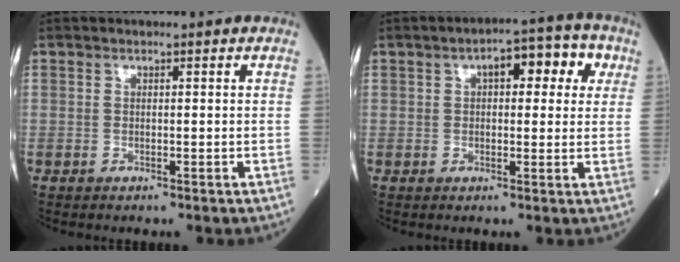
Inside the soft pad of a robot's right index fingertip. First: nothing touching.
{"total": 7.9, "force": [2.7, 3.3, 6.6], "torque": [-0.079, 0.033, 0.028]}